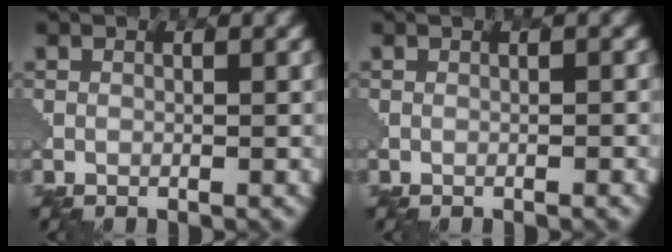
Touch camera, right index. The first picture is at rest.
{"total": 0.8, "force": [0.1, 0.5, 0.6], "torque": [0.011, 0.004, -0.013]}